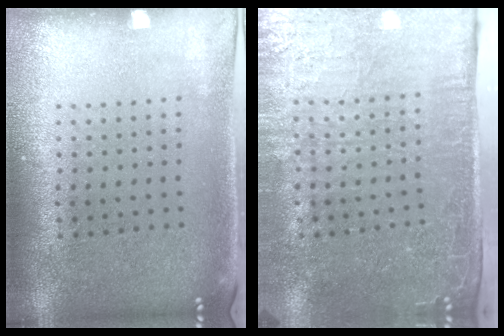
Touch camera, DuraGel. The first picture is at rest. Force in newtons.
{"total": 4.8, "press": 4.0, "slide": 2.6}